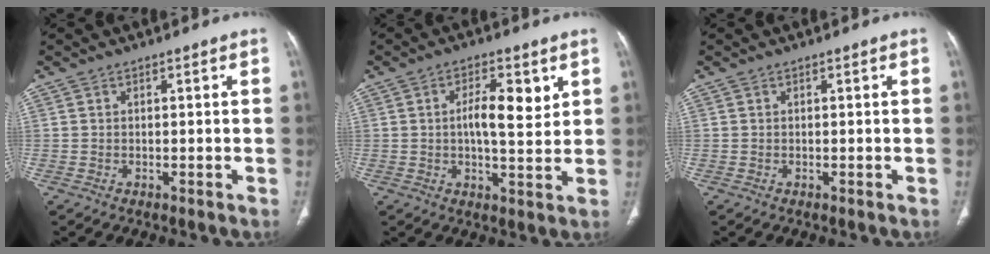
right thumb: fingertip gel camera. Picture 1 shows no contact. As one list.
[{"total": 7.7, "force": [2.1, 2.9, 6.8], "torque": [-0.098, -0.013, 0.031]}, {"total": 0.0}]